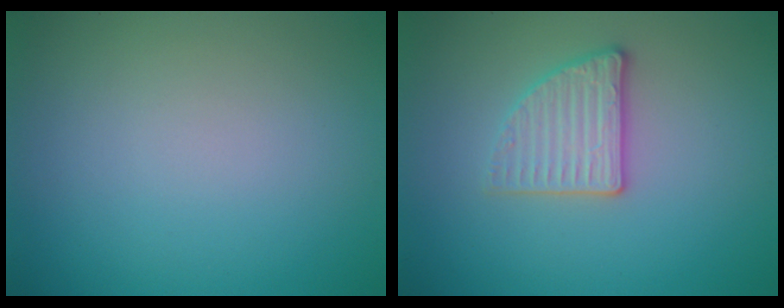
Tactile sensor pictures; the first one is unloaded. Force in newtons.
{"total": 2.8, "press": 2.7, "slide": 0.9}